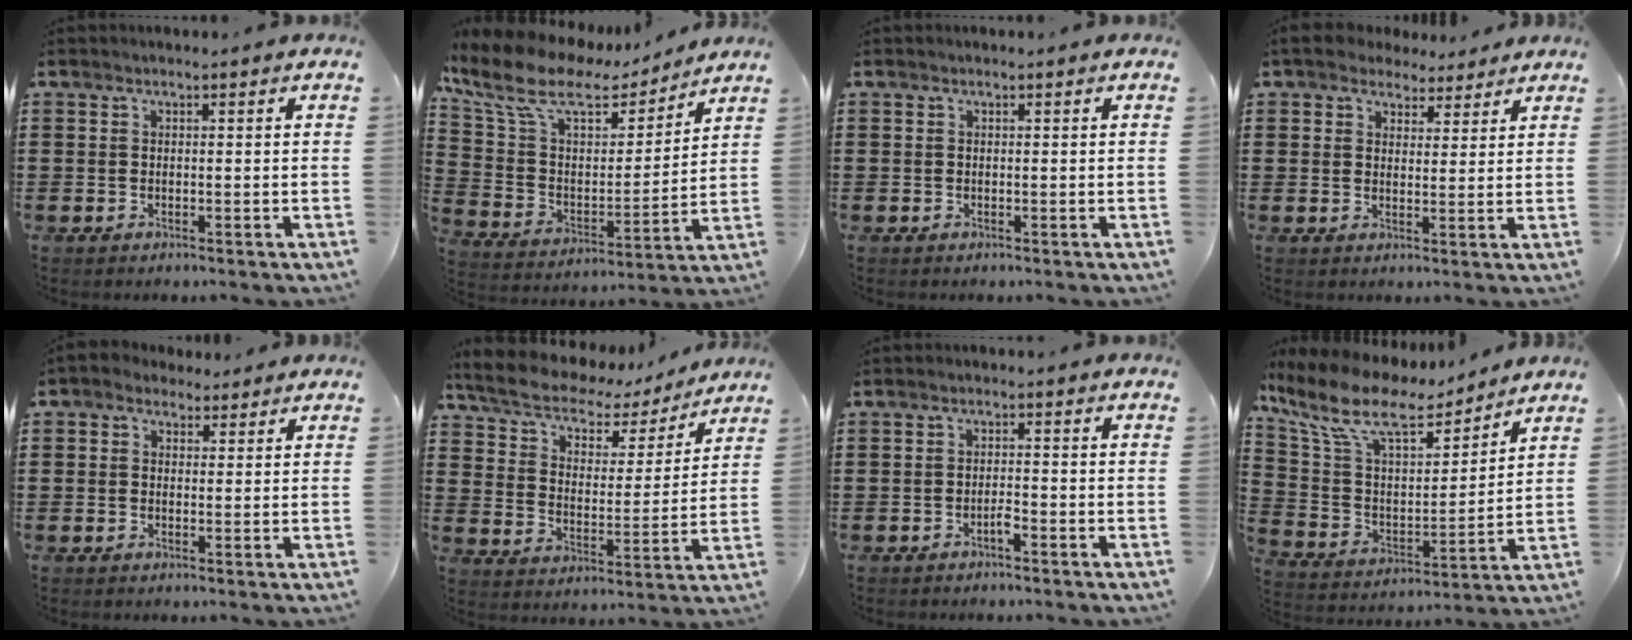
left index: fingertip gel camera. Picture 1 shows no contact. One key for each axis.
{"total": 11.6, "fx": 8.2, "fy": 4.6, "fz": 6.8, "tx": -0.165, "ty": -0.036, "tz": 0.138}
{"total": 0.0}
{"total": 4.7, "fx": 4.0, "fy": 2.1, "fz": 1.0, "tx": -0.037, "ty": 0.000, "tz": 0.076}
{"total": 1.8, "fx": 1.0, "fy": 1.5, "fz": 0.3, "tx": -0.012, "ty": 0.008, "tz": 0.018}
{"total": 6.3, "fx": 5.5, "fy": 2.3, "fz": 2.1, "tx": -0.070, "ty": -0.033, "tz": 0.093}
{"total": 1.7, "fx": -1.1, "fy": 0.3, "fz": 1.3, "tx": -0.026, "ty": 0.000, "tz": -0.021}
{"total": 11.6, "fx": 8.7, "fy": 3.6, "fz": 6.8, "tx": -0.167, "ty": -0.046, "tz": 0.150}